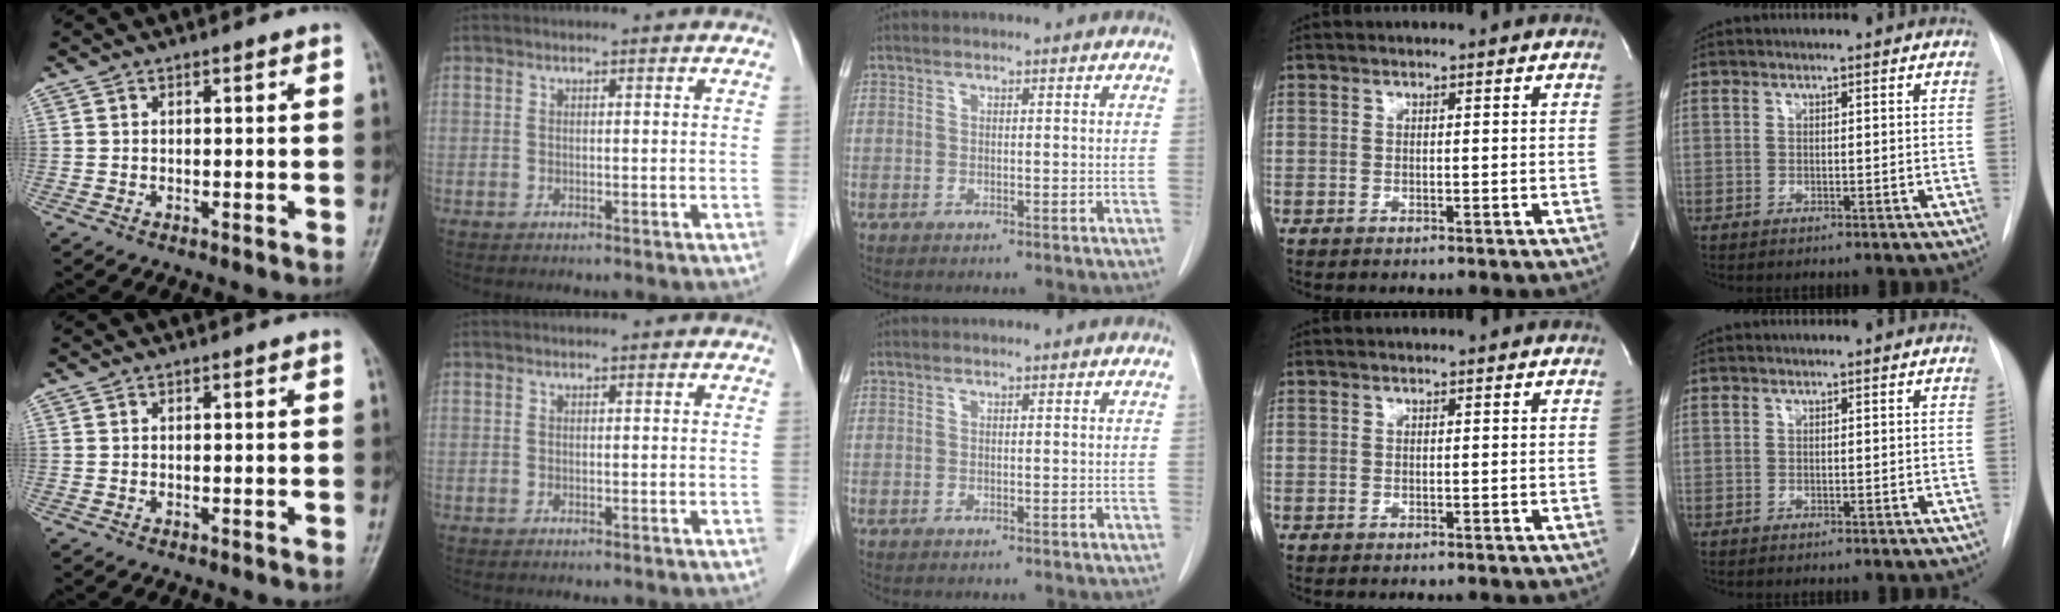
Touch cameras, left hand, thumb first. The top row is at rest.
{}